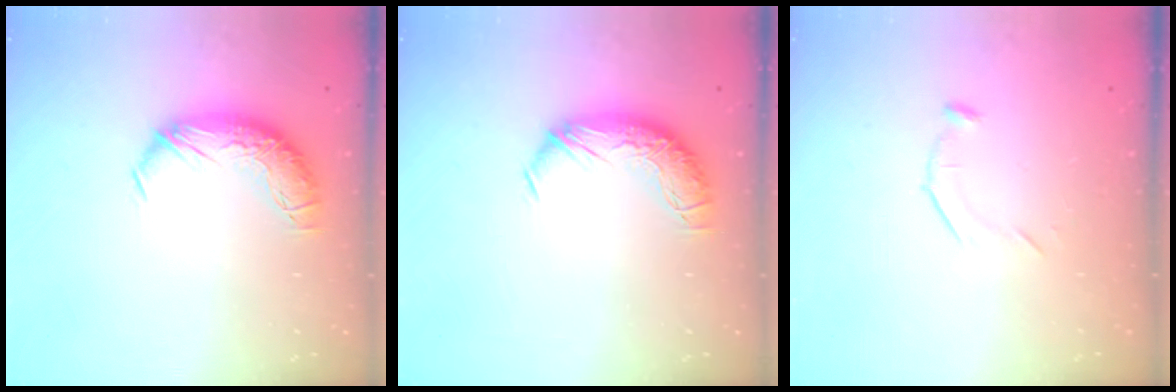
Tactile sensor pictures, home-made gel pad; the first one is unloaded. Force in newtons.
{"total": 0.0}
{"total": 6.1, "press": 6.0, "slide": 1.2}